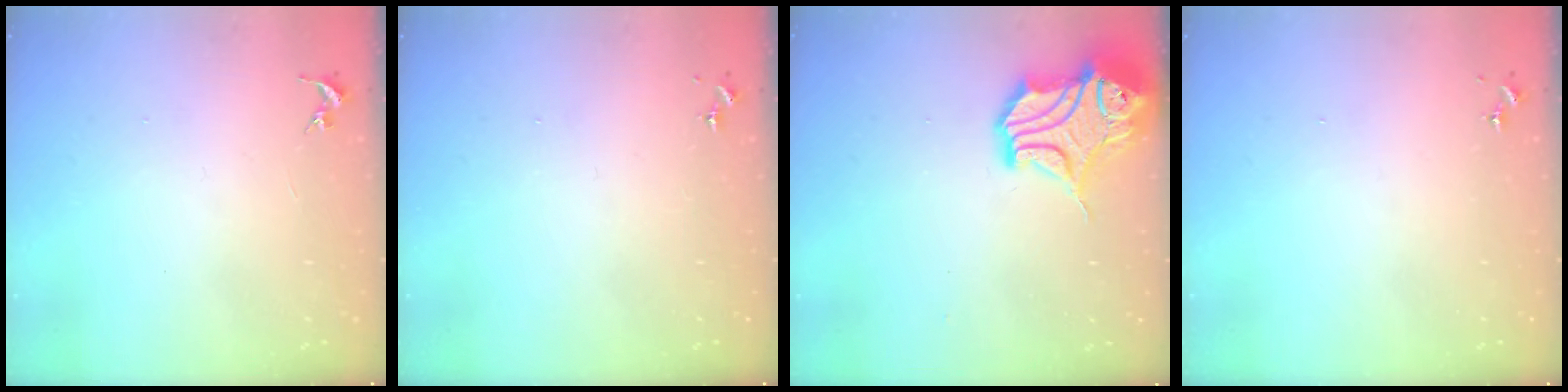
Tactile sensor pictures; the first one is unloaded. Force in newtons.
{"total": 0.0}
{"total": 15.4, "press": 15.2, "slide": 2.4}
{"total": 0.0}